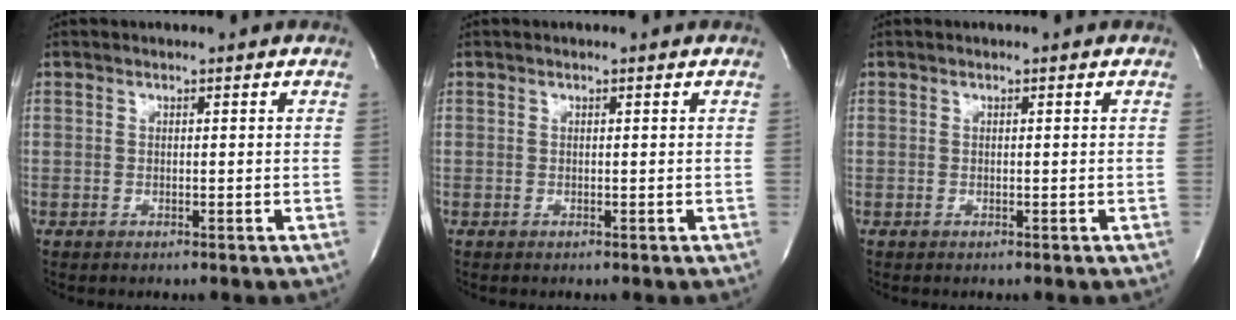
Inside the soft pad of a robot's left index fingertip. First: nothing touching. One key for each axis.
{"total": 0.0}
{"total": 0.0}